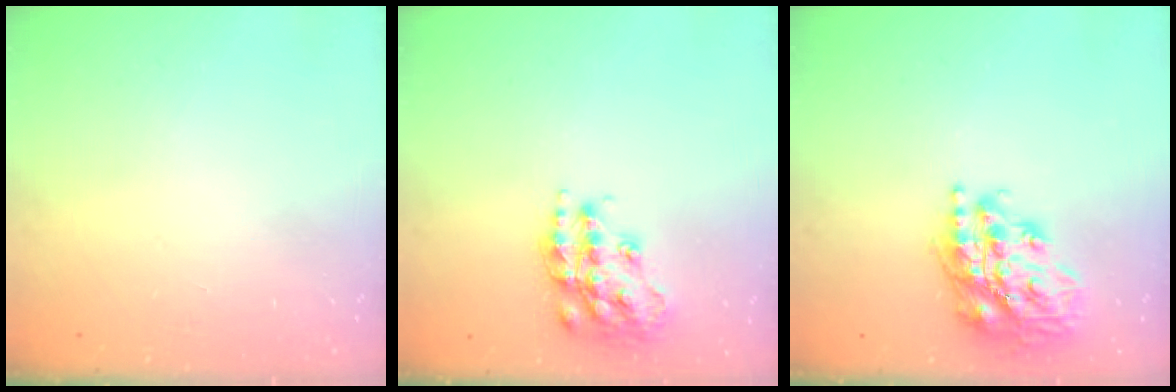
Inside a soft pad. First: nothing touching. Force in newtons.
{"total": 15.9, "press": 15.8, "slide": 1.0}
{"total": 19.9, "press": 19.8, "slide": 2.4}